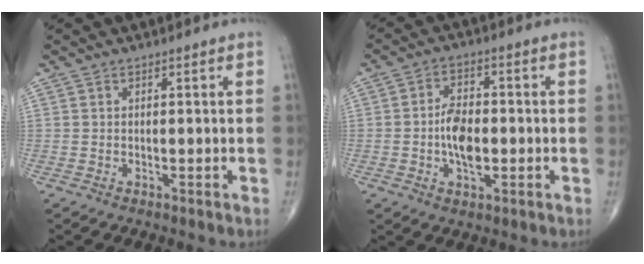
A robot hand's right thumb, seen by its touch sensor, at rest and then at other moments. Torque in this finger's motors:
{"motor_torque": [1.23, 1.04, 0.88, -0.36, 0.14]}